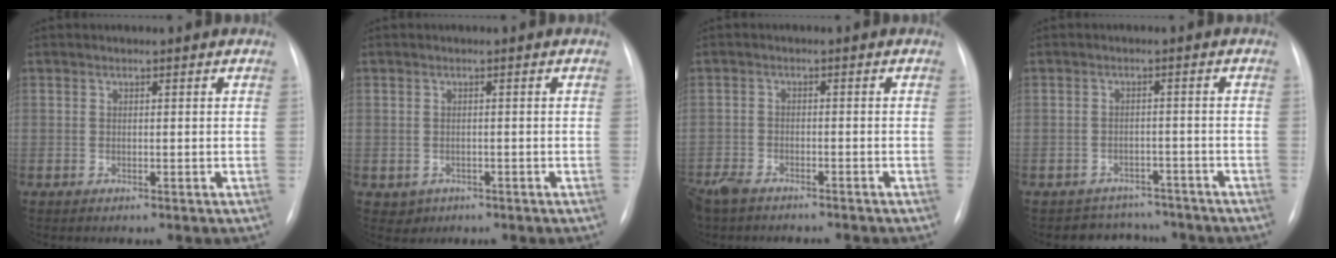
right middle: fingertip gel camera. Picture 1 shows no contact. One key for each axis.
{"total": 1.9, "fx": -0.8, "fy": 1.7, "fz": 0.2, "tx": -0.002, "ty": 0.006, "tz": -0.004}
{"total": 8.0, "fx": -6.9, "fy": 2.5, "fz": 3.2, "tx": -0.061, "ty": -0.009, "tz": -0.110}
{"total": 5.8, "fx": -5.2, "fy": 2.6, "fz": -0.7, "tx": 0.015, "ty": 0.024, "tz": -0.068}